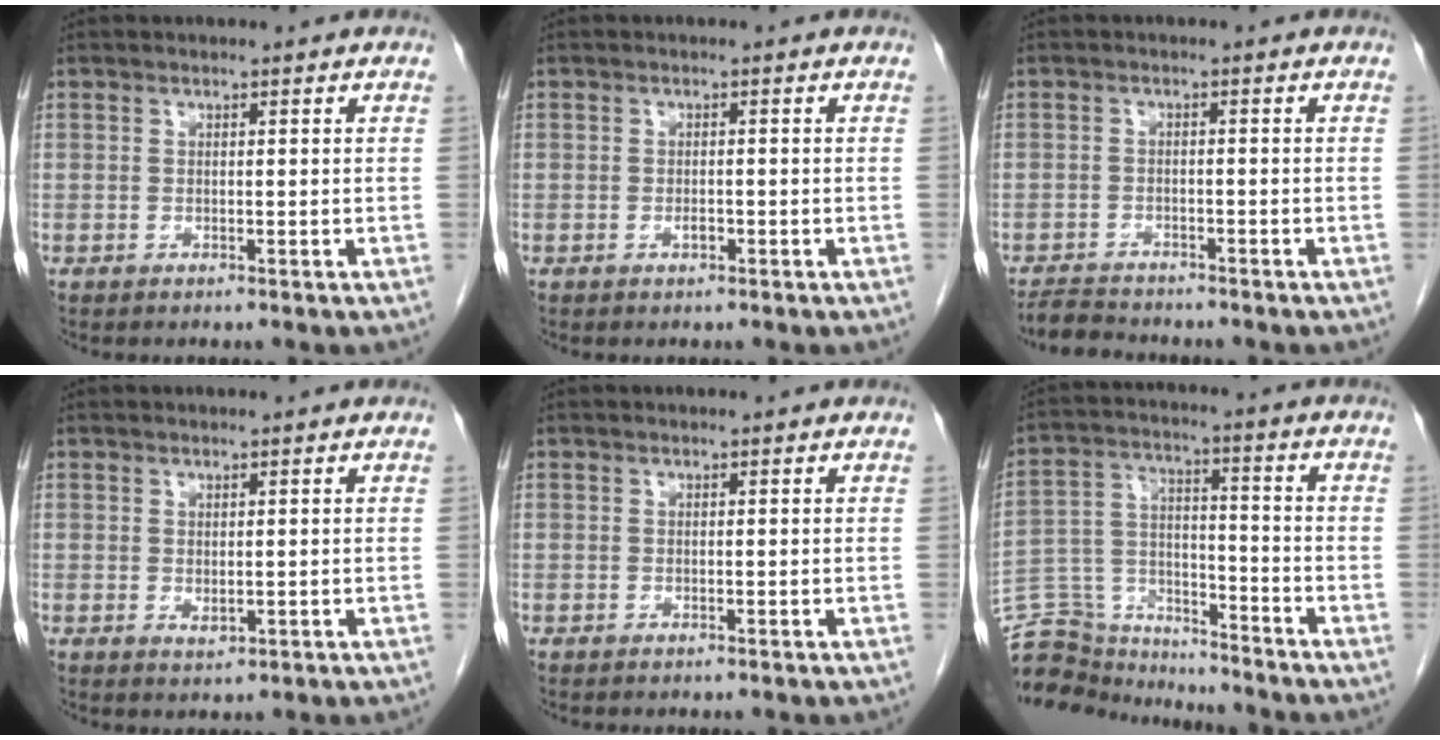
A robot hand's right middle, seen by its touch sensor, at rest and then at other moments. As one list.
[{"total": 0.9, "force": [-0.4, 0.4, 0.6], "torque": [-0.015, 0.001, -0.006]}, {"total": 3.7, "force": [-3.6, 0.5, 0.4], "torque": [-0.010, -0.015, -0.064]}, {"total": 1.2, "force": [0.0, 0.7, 1.0], "torque": [-0.018, -0.005, 0.006]}, {"total": 0.0}, {"total": 12.7, "force": [-12.5, 2.6, 0.8], "torque": [-0.021, 0.042, -0.219]}]